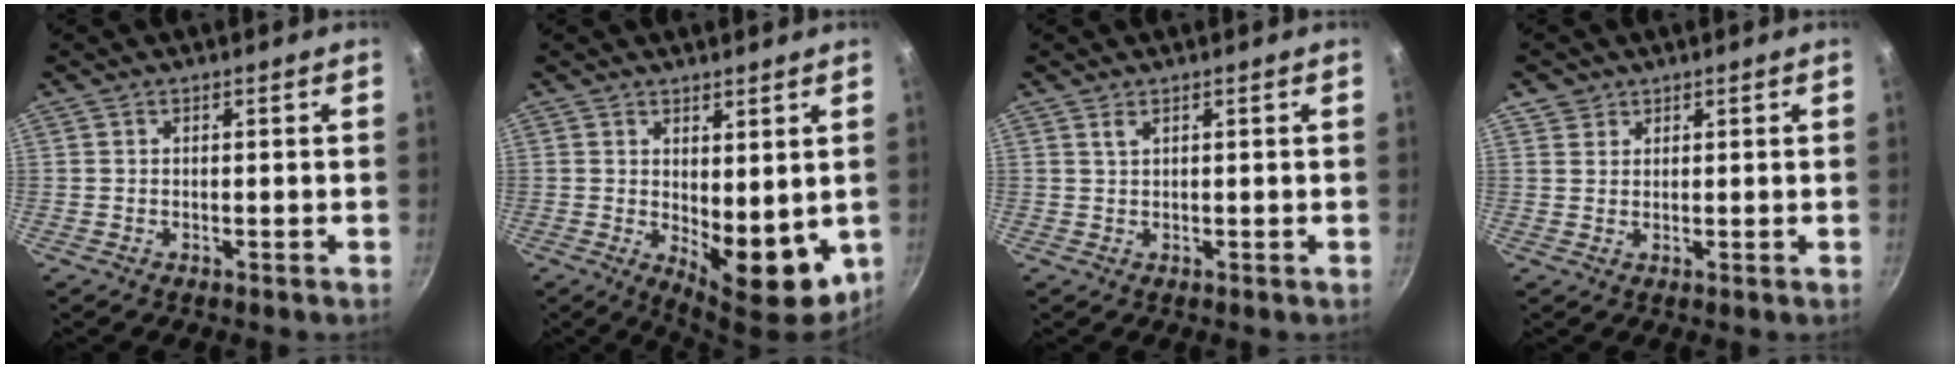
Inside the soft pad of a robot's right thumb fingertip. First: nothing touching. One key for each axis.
{"total": 10.9, "fx": 0.2, "fy": 5.2, "fz": 9.5, "tx": -0.104, "ty": -0.024, "tz": 0.017}
{"total": 1.5, "fx": 0.9, "fy": 0.5, "fz": 1.1, "tx": -0.023, "ty": -0.003, "tz": 0.020}
{"total": 2.5, "fx": 1.4, "fy": 2.1, "fz": 0.2, "tx": 0.015, "ty": 0.003, "tz": 0.023}